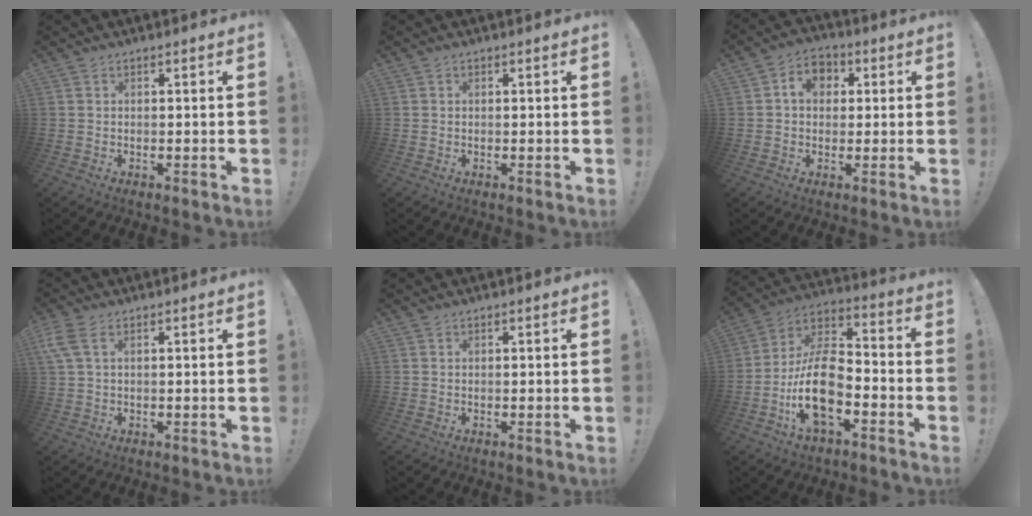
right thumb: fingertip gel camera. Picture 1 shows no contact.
{"total": 0.0}
{"total": 7.4, "force": [1.6, 5.9, 4.1], "torque": [-0.062, 0.010, 0.029]}
{"total": 5.0, "force": [2.0, 2.3, 4.0], "torque": [-0.086, 0.004, 0.038]}
{"total": 0.0}
{"total": 16.1, "force": [-6.4, 8.3, 12.2], "torque": [-0.236, 0.028, -0.111]}